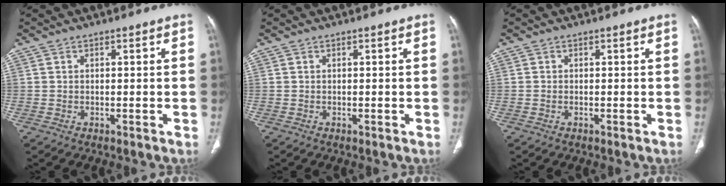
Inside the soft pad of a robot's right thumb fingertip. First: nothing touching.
{"total": 0.0}
{"total": 0.0}